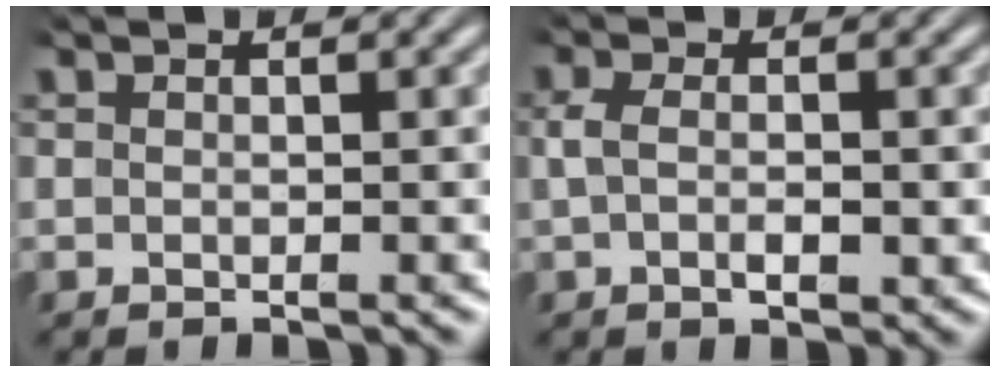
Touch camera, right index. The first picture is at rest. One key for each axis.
{"total": 2.6, "fx": -0.2, "fy": 1.1, "fz": 2.4, "tx": -0.053, "ty": -0.005, "tz": 0.001}